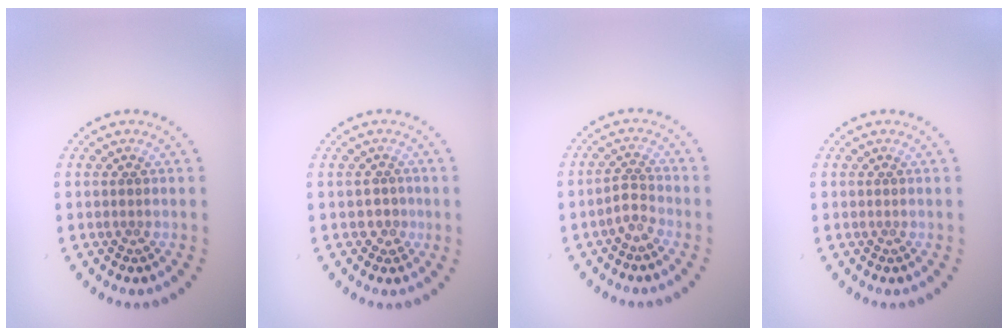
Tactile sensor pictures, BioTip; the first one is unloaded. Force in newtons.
{"total": 1.2, "press": 0.9, "slide": 0.8}
{"total": 1.7, "press": 1.3, "slide": 1.2}
{"total": 0.0}